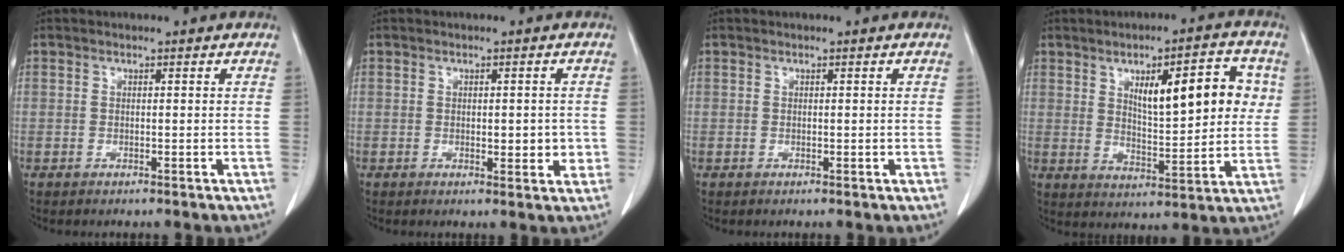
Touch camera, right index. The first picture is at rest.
{"total": 3.6, "force": [-0.3, 1.7, 3.2], "torque": [-0.036, -0.003, -0.001]}
{"total": 0.7, "force": [0.0, 0.3, 0.6], "torque": [-0.009, -0.001, 0.003]}
{"total": 13.1, "force": [3.9, 4.0, 11.9], "torque": [-0.167, 0.016, 0.062]}